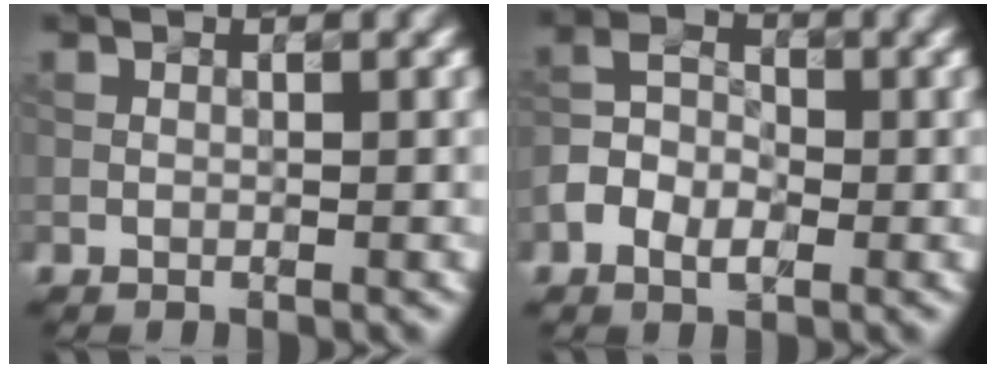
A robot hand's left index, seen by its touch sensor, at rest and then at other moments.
{"total": 4.0, "force": [-1.5, 2.7, 2.5], "torque": [-0.052, 0.006, -0.035]}